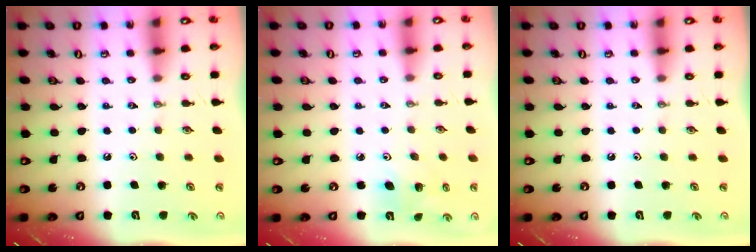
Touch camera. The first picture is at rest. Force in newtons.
{"total": 4.1, "press": 3.5, "slide": 2.1}
{"total": 0.0}